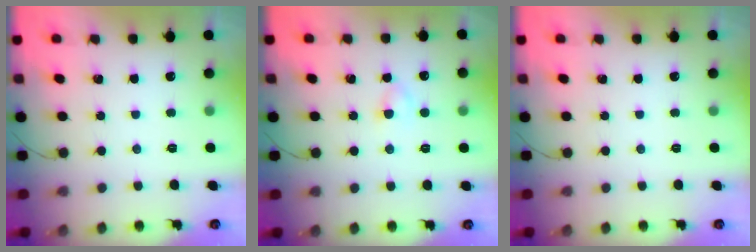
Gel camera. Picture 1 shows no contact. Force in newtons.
{"total": 2.9, "press": 2.8, "slide": 0.9}
{"total": 0.0}